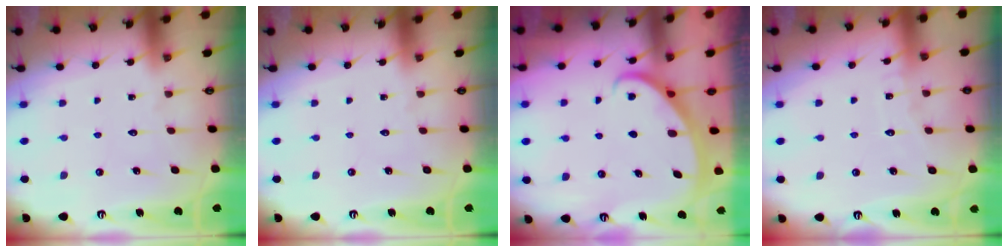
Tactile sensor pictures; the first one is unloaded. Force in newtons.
{"total": 0.0}
{"total": 3.1, "press": 3.1, "slide": 0.1}
{"total": 4.7, "press": 4.7, "slide": 0.5}